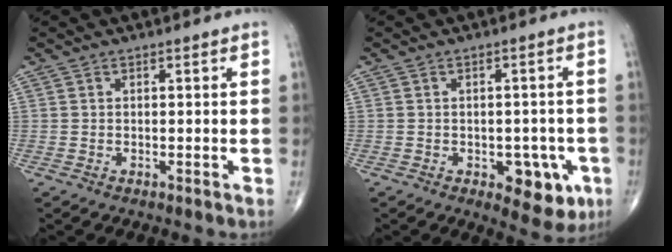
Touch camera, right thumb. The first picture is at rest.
{"total": 8.2, "force": [-3.1, 4.5, 6.1], "torque": [-0.040, 0.008, -0.032]}